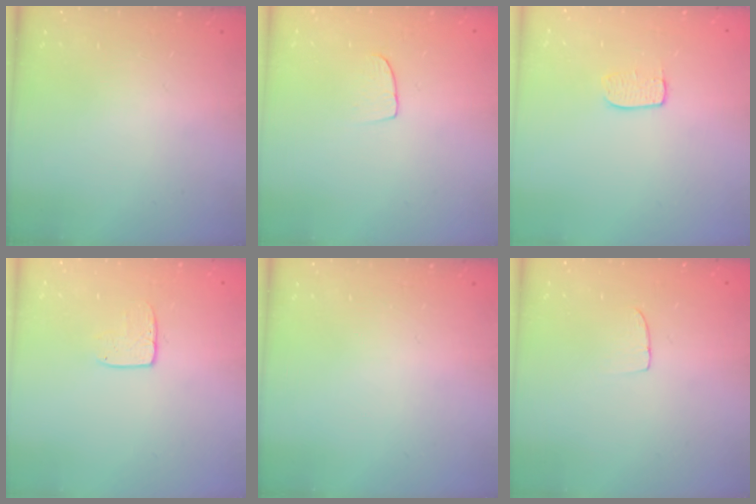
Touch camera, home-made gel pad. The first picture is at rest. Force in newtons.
{"total": 5.9, "press": 5.9, "slide": 0.4}
{"total": 5.2, "press": 5.2, "slide": 0.3}
{"total": 6.5, "press": 6.5, "slide": 0.4}
{"total": 0.0}
{"total": 4.2, "press": 4.2, "slide": 0.3}